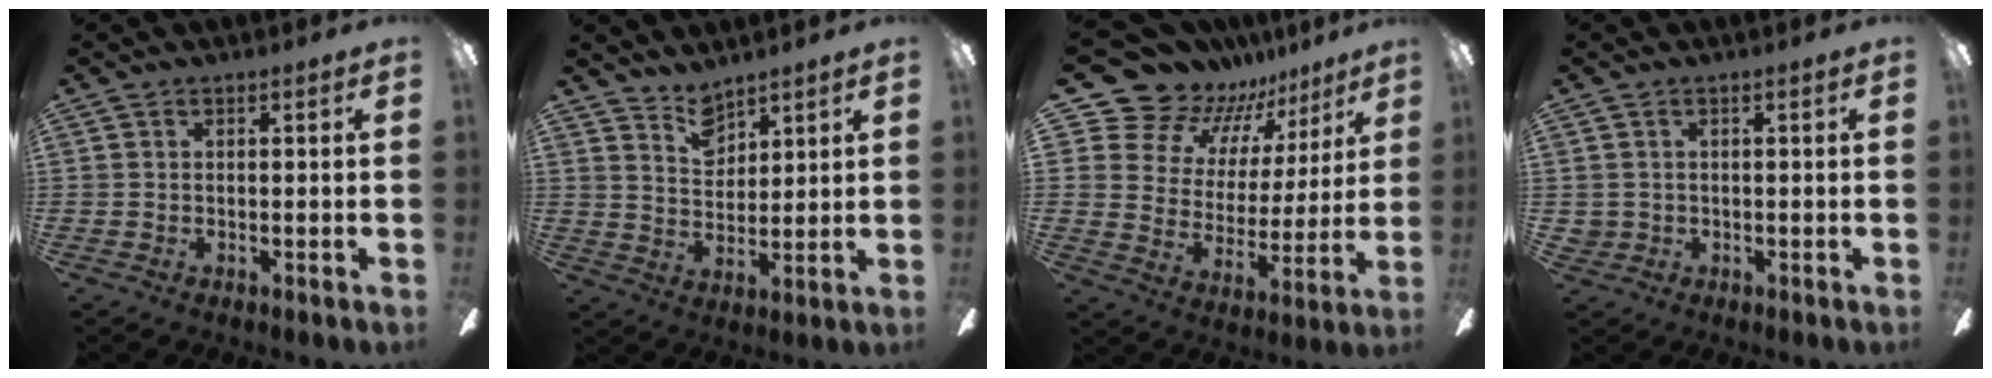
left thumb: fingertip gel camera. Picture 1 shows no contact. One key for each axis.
{"total": 6.4, "fx": 5.5, "fy": 3.1, "fz": 1.3, "tx": -0.019, "ty": -0.030, "tz": 0.102}
{"total": 15.1, "fx": 13.0, "fy": 7.5, "fz": 1.8, "tx": -0.072, "ty": -0.112, "tz": 0.245}
{"total": 1.3, "fx": 0.4, "fy": 1.2, "fz": 0.3, "tx": -0.010, "ty": 0.002, "tz": 0.004}